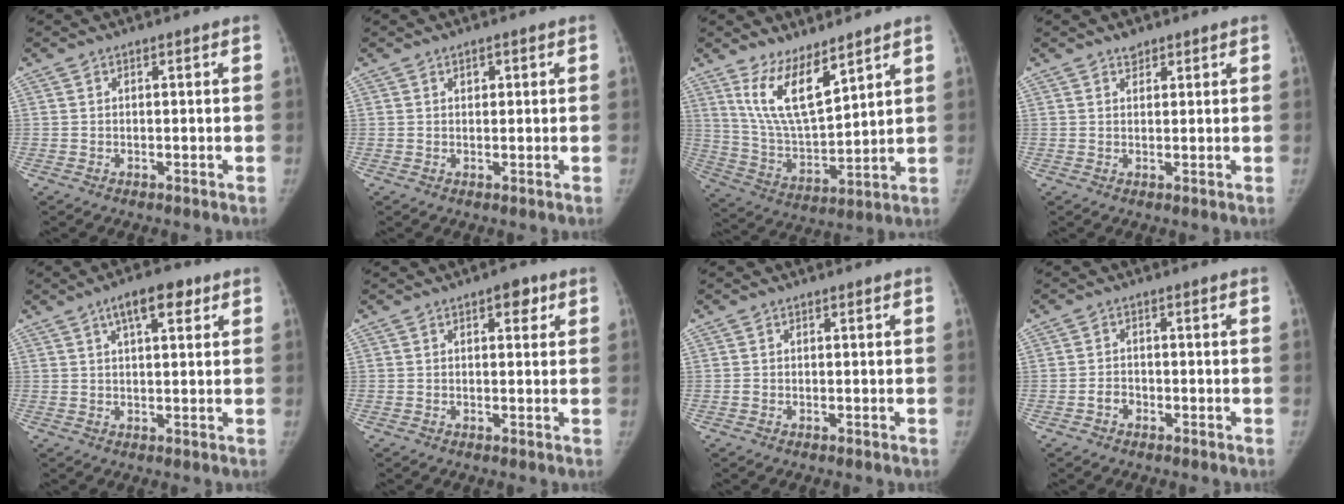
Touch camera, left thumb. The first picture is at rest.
{"total": 1.5, "force": [0.7, 1.0, 0.9], "torque": [-0.006, -0.001, 0.009]}
{"total": 12.4, "force": [8.0, 4.4, 8.4], "torque": [-0.137, -0.059, 0.172]}
{"total": 2.0, "force": [1.5, 1.2, 0.5], "torque": [0.005, -0.008, 0.021]}
{"total": 6.9, "force": [3.5, 2.8, 5.3], "torque": [-0.068, 0.000, 0.049]}
{"total": 3.3, "force": [1.6, 1.8, 2.3], "torque": [-0.012, -0.001, 0.016]}
{"total": 0.6, "force": [-0.2, 0.5, 0.1], "torque": [0.000, 0.003, -0.001]}
{"total": 2.3, "force": [-1.2, 1.8, 0.9], "torque": [-0.008, 0.014, -0.022]}